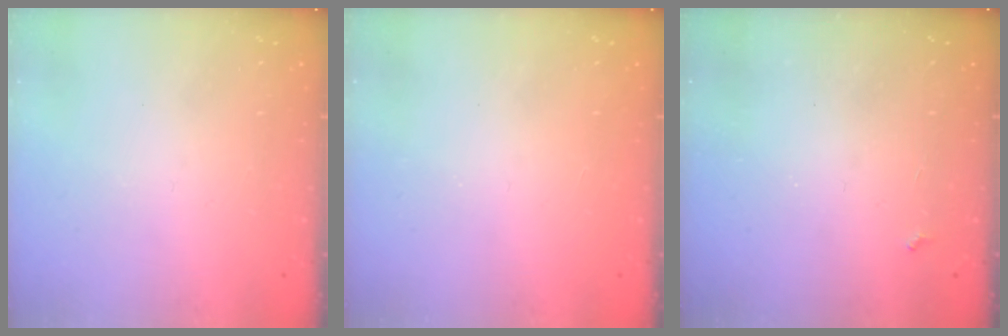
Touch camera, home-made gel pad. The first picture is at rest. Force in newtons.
{"total": 0.9, "press": 0.9, "slide": 0.1}
{"total": 2.6, "press": 2.6, "slide": 0.5}